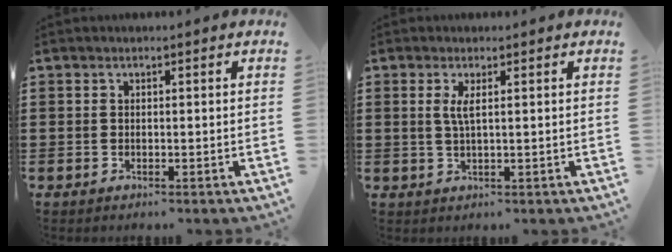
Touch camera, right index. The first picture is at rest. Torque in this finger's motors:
{"motor_torque": [0.57, 0.26, 0.23, 0.07]}